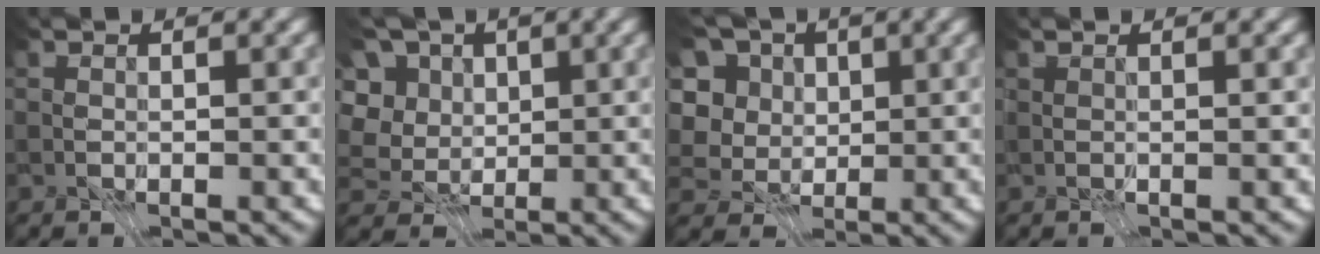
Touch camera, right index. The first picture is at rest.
{"total": 5.7, "force": [0.7, 5.1, 2.4], "torque": [-0.081, 0.017, 0.005]}
{"total": 5.1, "force": [0.1, 4.5, 2.3], "torque": [-0.087, 0.015, -0.011]}
{"total": 1.6, "force": [-0.3, -1.4, -0.6], "torque": [0.006, -0.015, 0.010]}